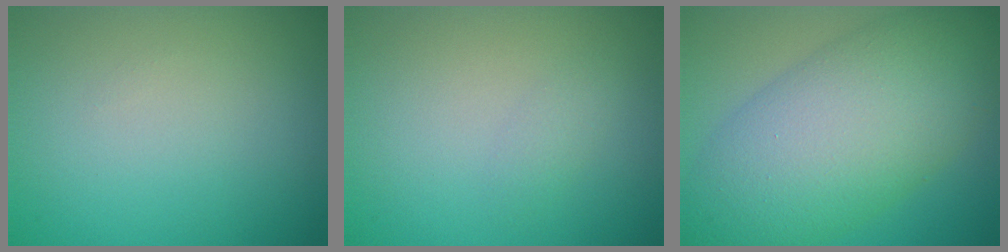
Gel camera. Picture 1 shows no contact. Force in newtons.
{"total": 0.9, "press": 0.9, "slide": 0.1}
{"total": 11.0, "press": 11.0, "slide": 0.4}